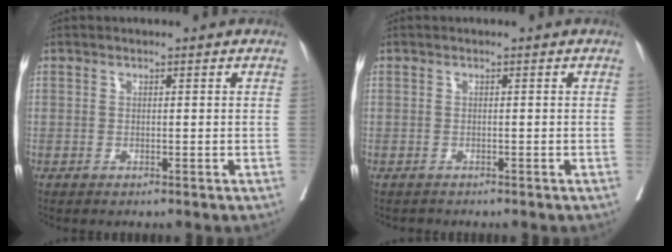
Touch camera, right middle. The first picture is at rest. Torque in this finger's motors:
{"motor_torque": [-0.24, -0.09, 0.00, 0.00]}